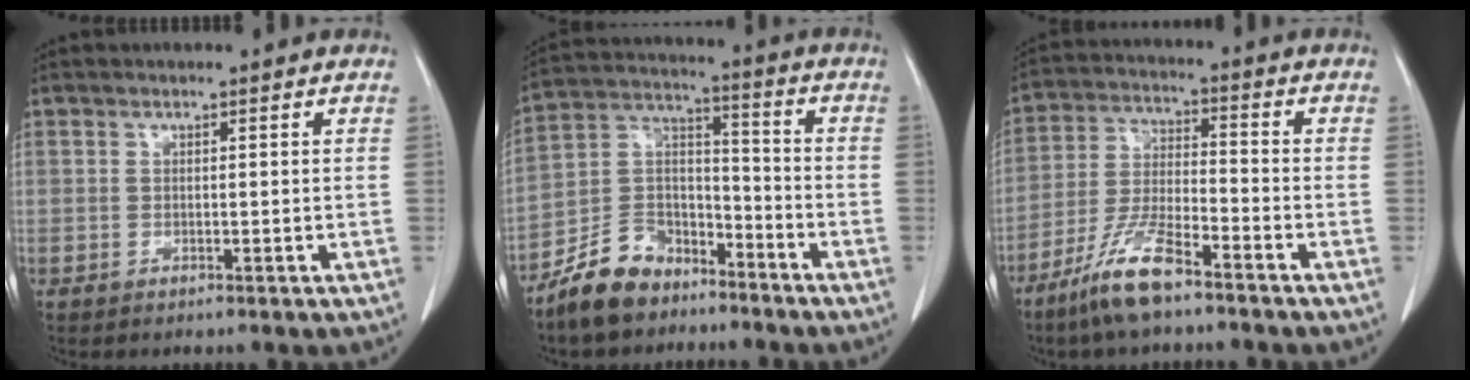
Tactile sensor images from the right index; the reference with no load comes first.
{"total": 10.8, "force": [-8.4, 5.7, 3.7], "torque": [-0.083, 0.023, -0.160]}
{"total": 9.4, "force": [-6.8, 1.4, 6.5], "torque": [-0.139, -0.017, -0.135]}